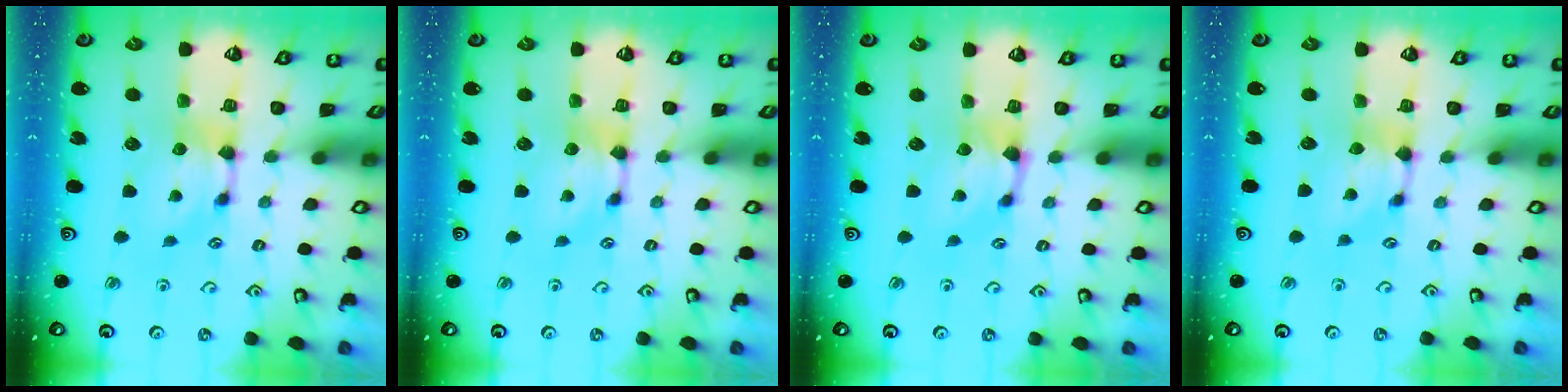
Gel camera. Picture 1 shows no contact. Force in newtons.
{"total": 0.0}
{"total": 1.0, "press": 0.3, "slide": 0.9}
{"total": 0.7, "press": 0.4, "slide": 0.6}